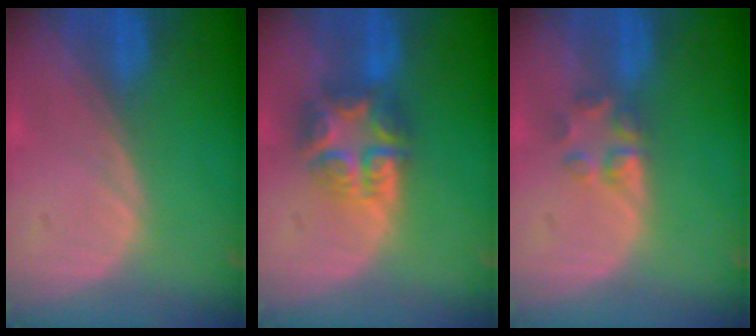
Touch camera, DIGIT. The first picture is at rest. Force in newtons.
{"total": 7.7, "press": 6.7, "slide": 3.7}
{"total": 2.9, "press": 2.9, "slide": 0.3}